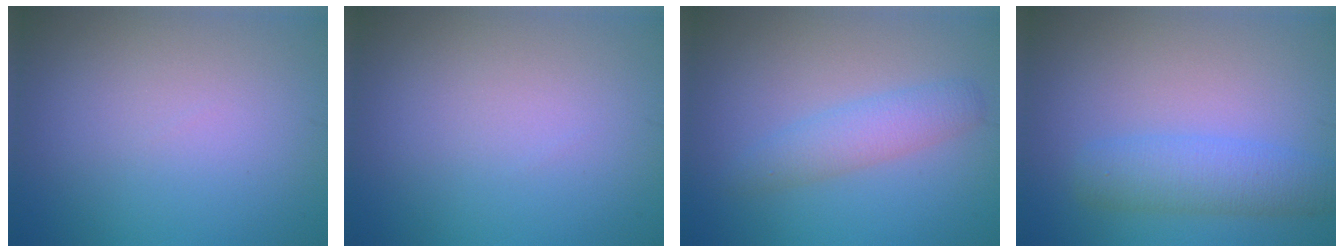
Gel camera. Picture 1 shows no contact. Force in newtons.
{"total": 0.0}
{"total": 2.8, "press": 2.8, "slide": 0.1}
{"total": 3.9, "press": 3.9, "slide": 0.2}